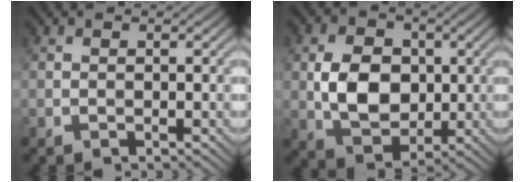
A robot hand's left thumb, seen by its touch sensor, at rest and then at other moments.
{"total": 7.8, "force": [0.2, 5.9, 5.1], "torque": [-0.106, -0.001, 0.003]}